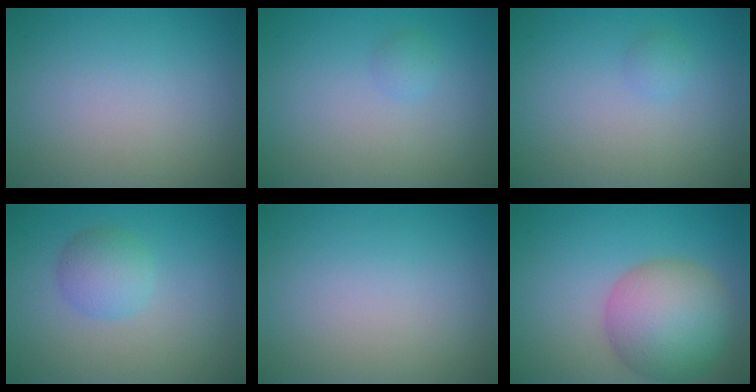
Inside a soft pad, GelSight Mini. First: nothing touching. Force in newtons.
{"total": 0.8, "press": 0.8, "slide": 0.1}
{"total": 0.8, "press": 0.8, "slide": 0.1}
{"total": 2.6, "press": 2.6, "slide": 0.1}
{"total": 0.0}
{"total": 7.9, "press": 7.9, "slide": 0.4}